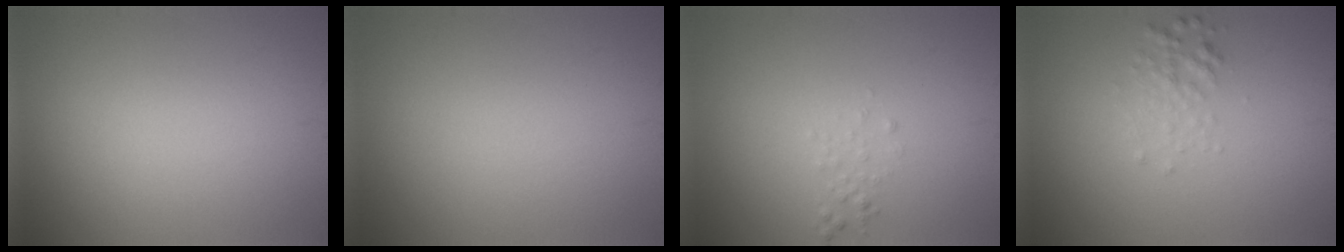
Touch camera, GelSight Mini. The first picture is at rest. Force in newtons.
{"total": 0.0}
{"total": 0.8, "press": 0.8, "slide": 0.1}
{"total": 1.6, "press": 1.6, "slide": 0.0}